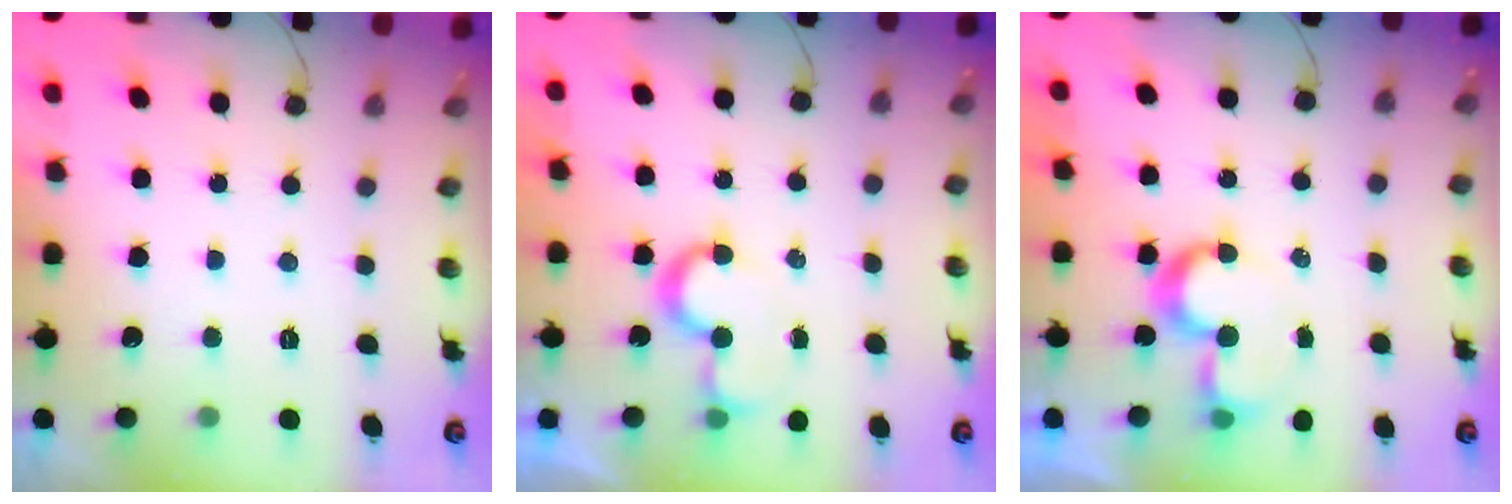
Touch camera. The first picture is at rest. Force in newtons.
{"total": 6.2, "press": 5.7, "slide": 2.4}
{"total": 9.1, "press": 9.0, "slide": 0.6}